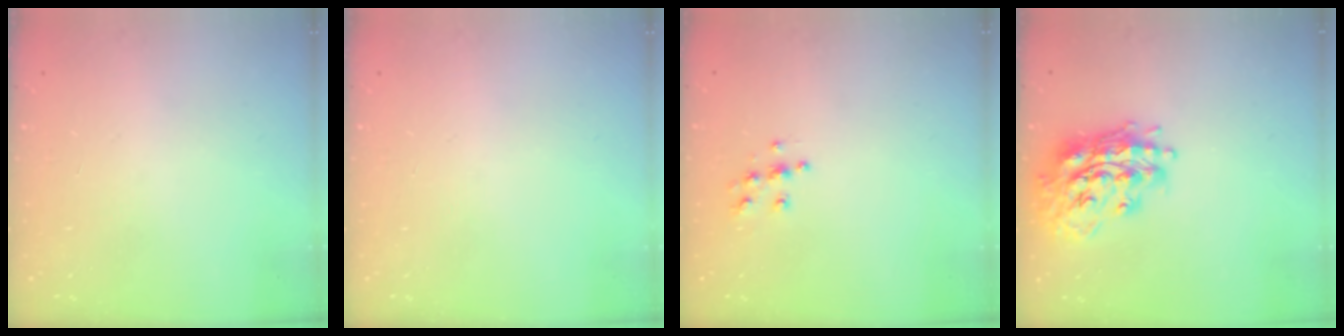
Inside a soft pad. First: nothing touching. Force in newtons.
{"total": 0.0}
{"total": 6.4, "press": 6.4, "slide": 0.3}
{"total": 18.7, "press": 18.7, "slide": 1.8}